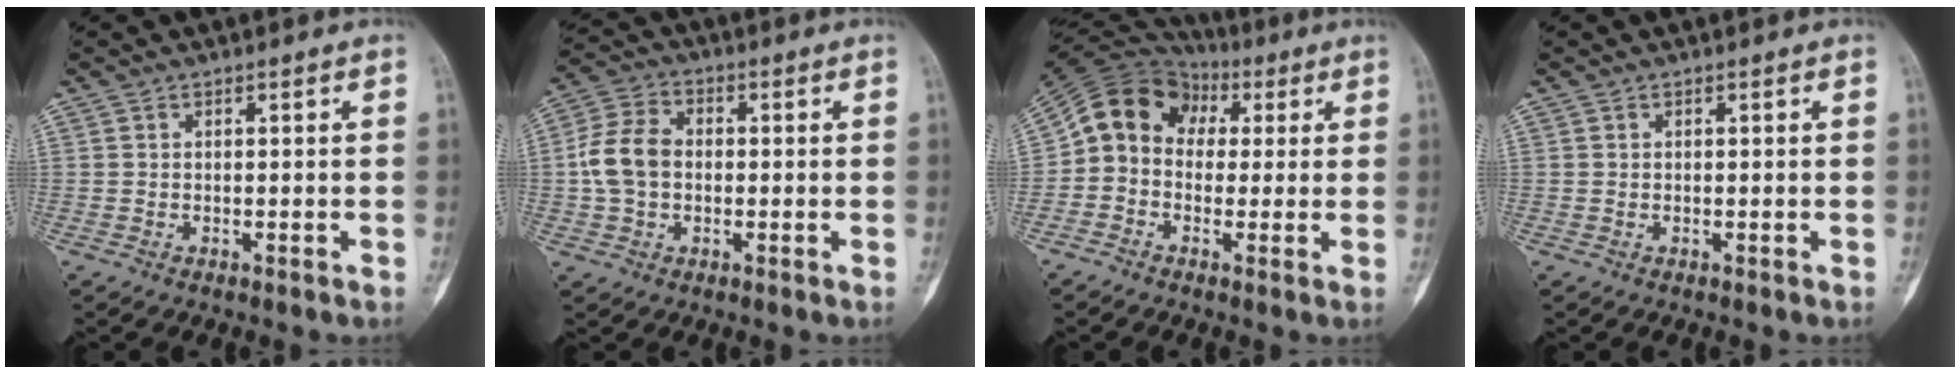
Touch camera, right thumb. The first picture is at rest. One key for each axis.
{"total": 8.8, "fx": -0.5, "fy": 6.6, "fz": 5.8, "tx": -0.104, "ty": 0.022, "tz": -0.018}
{"total": 12.2, "fx": 1.1, "fy": 10.2, "fz": 6.6, "tx": -0.098, "ty": 0.039, "tz": 0.007}
{"total": 0.0}